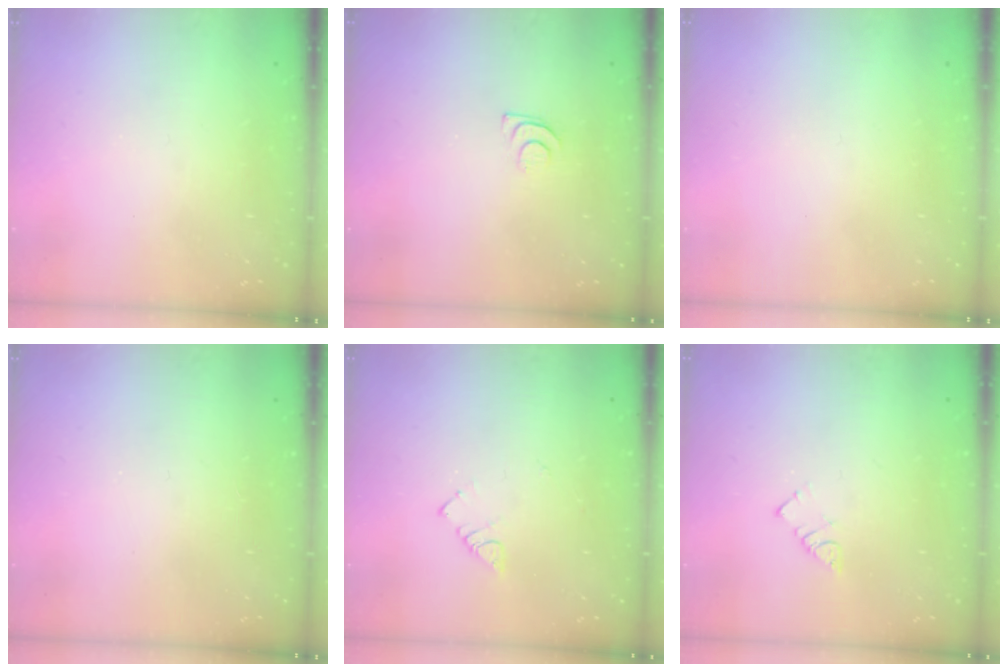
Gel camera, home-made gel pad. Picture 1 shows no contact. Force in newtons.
{"total": 4.2, "press": 4.2, "slide": 0.5}
{"total": 1.7, "press": 1.7, "slide": 0.1}
{"total": 2.8, "press": 2.8, "slide": 0.4}
{"total": 3.0, "press": 2.9, "slide": 0.4}
{"total": 2.5, "press": 2.5, "slide": 0.1}